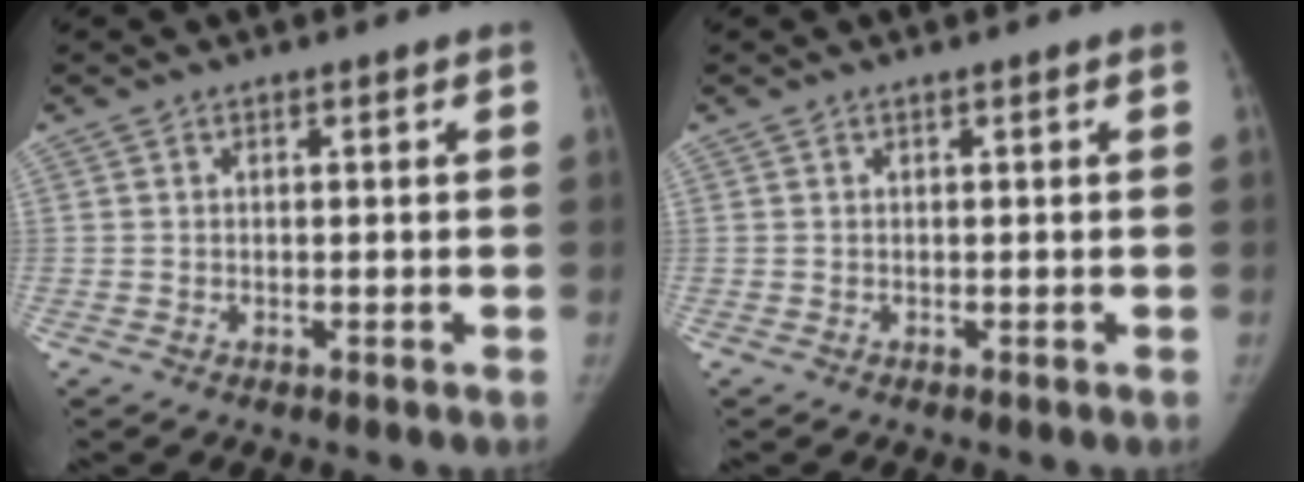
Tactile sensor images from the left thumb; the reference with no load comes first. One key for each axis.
{"total": 0.0}